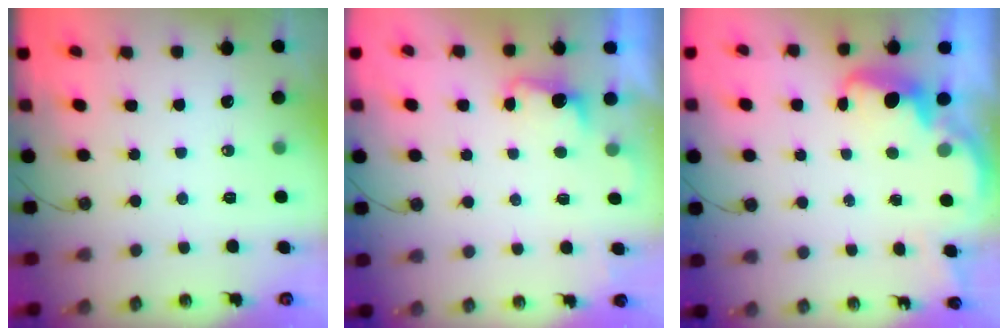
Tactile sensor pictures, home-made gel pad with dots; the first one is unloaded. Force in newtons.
{"total": 2.6, "press": 2.4, "slide": 1.0}
{"total": 3.0, "press": 2.9, "slide": 0.6}